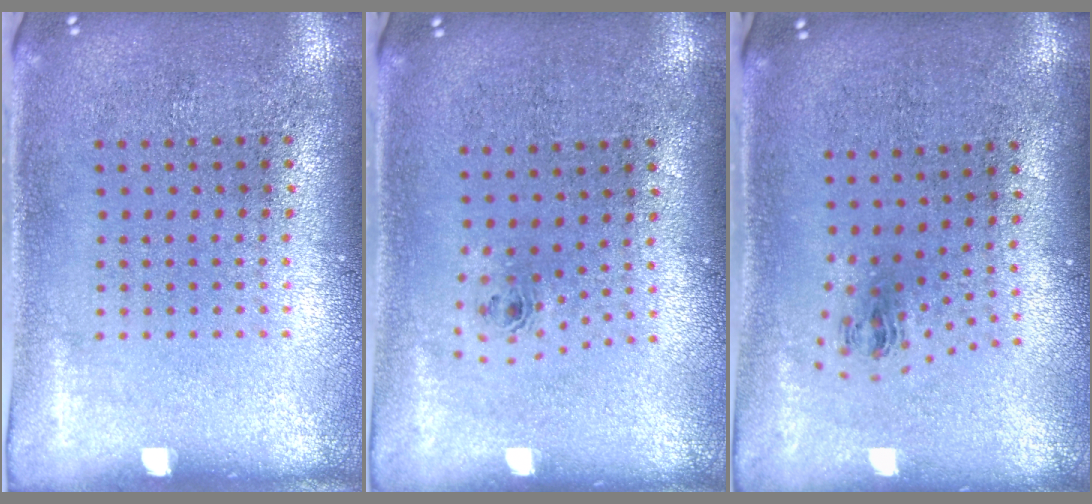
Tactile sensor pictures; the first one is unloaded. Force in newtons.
{"total": 0.8, "press": 0.3, "slide": 0.7}
{"total": 0.9, "press": 0.4, "slide": 0.9}